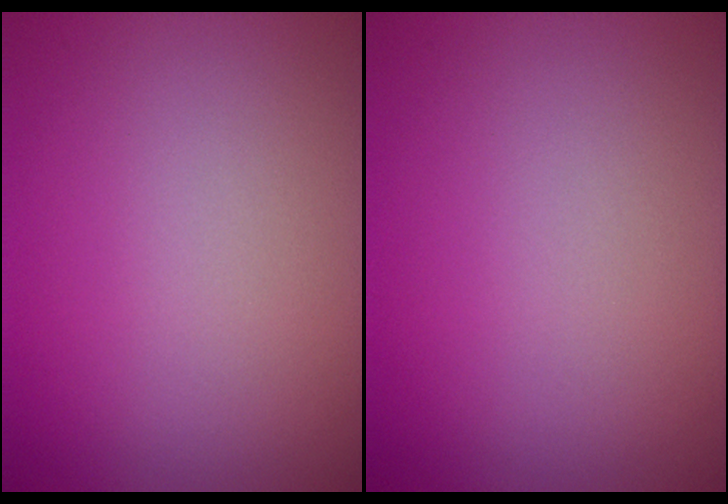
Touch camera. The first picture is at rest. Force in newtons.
{"total": 0.0}